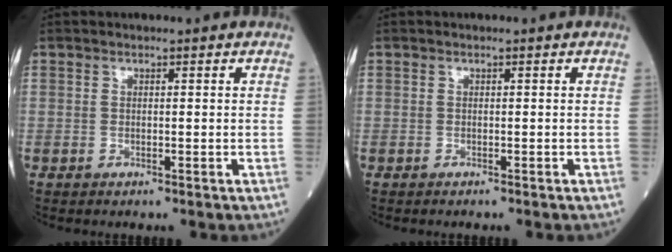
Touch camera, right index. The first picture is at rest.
{"total": 0.5, "force": [-0.5, 0.1, 0.2], "torque": [0.000, -0.001, -0.010]}